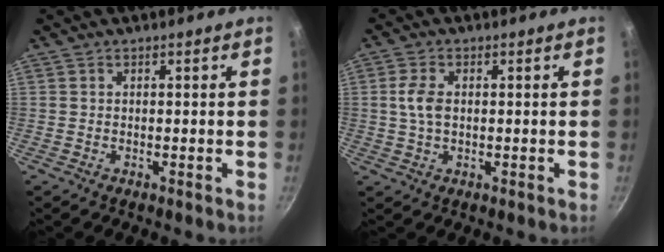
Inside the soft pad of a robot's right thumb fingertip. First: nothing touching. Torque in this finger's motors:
{"motor_torque": [0.03, -0.01, 0.64, 0.22, 0.07]}